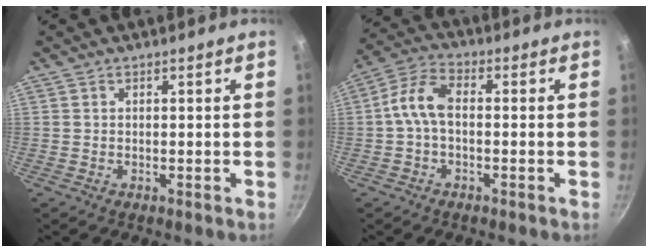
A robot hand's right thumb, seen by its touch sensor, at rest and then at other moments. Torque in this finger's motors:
{"motor_torque": [1.24, 1.23, 0.70, -0.62, 0.42]}